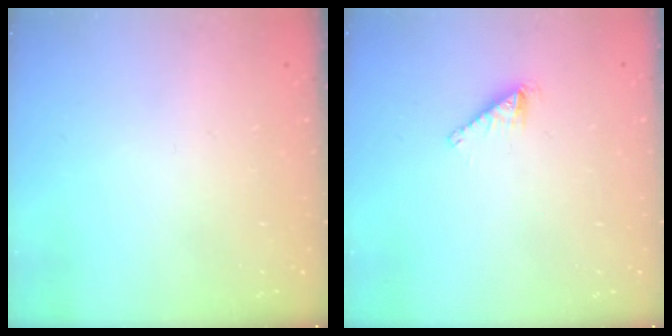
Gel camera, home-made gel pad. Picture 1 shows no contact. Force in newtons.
{"total": 2.1, "press": 2.1, "slide": 0.1}